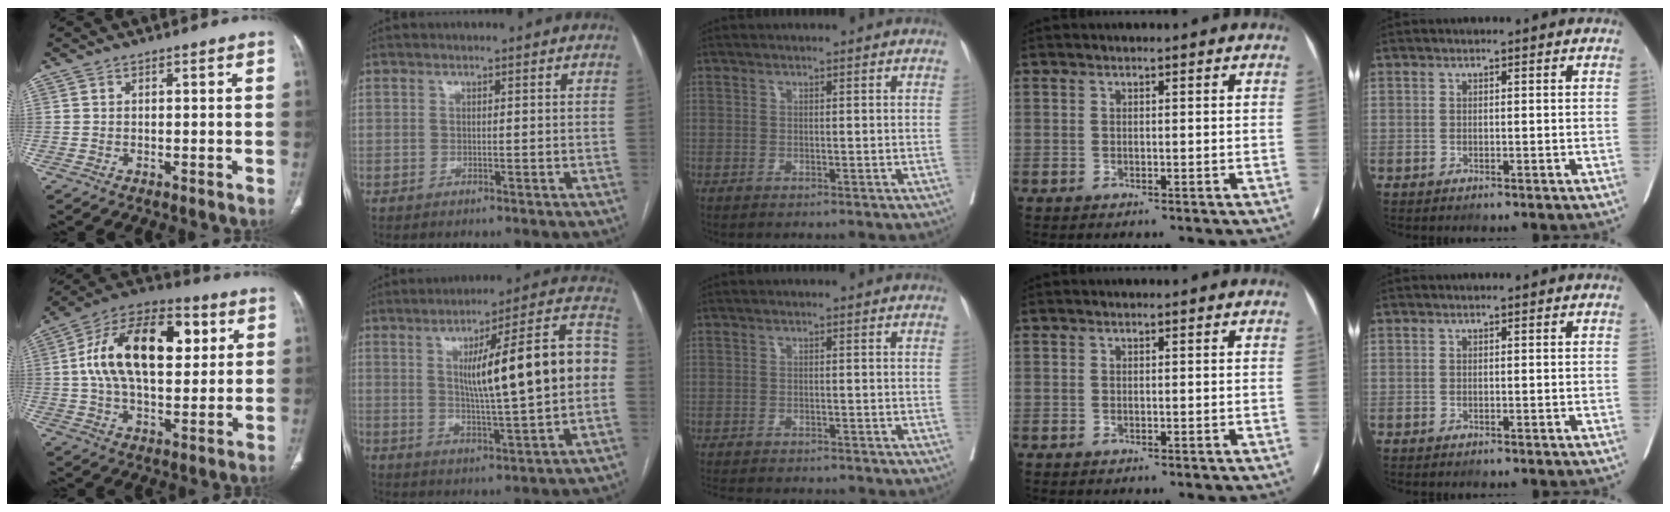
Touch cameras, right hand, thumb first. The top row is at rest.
{"thumb": {"total": 21.8, "force": [4.7, 12.0, 17.6], "torque": [-0.279, 0.013, 0.069]}, "index": {"total": 17.8, "force": [1.6, 1.7, 17.6], "torque": [-0.255, 0.033, 0.024]}, "middle": {"total": 10.3, "force": [-9.3, 1.8, 3.9], "torque": [-0.060, -0.012, -0.120]}}